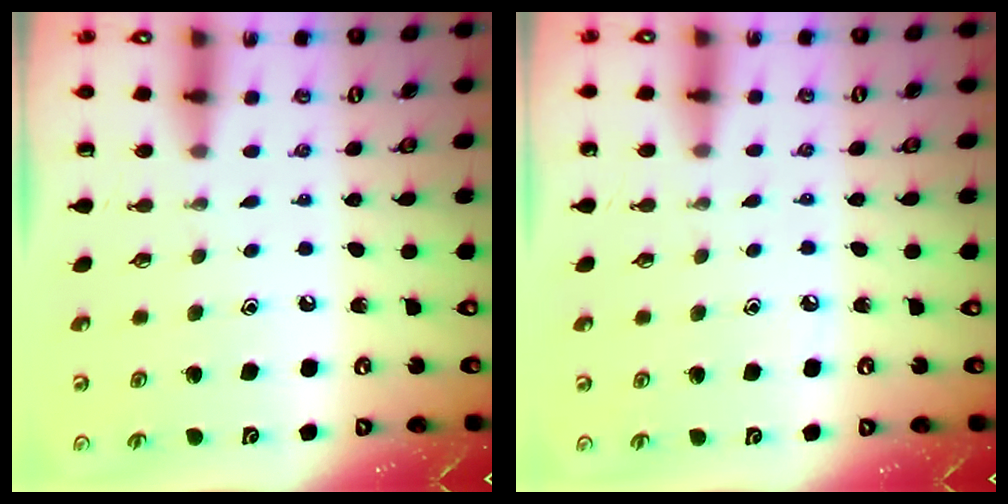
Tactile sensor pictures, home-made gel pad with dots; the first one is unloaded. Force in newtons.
{"total": 4.7, "press": 4.6, "slide": 0.6}